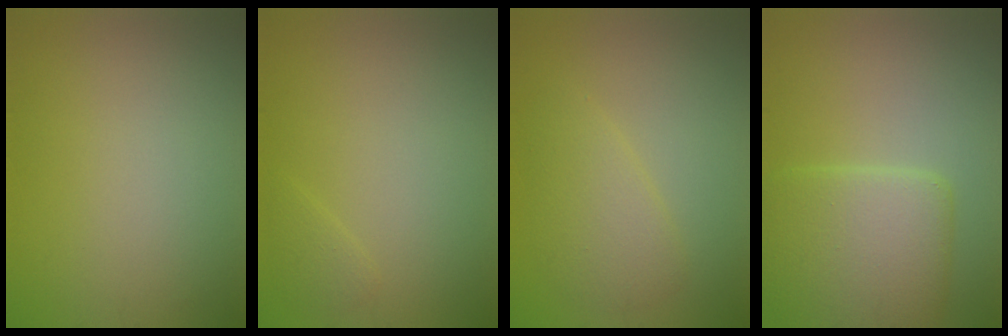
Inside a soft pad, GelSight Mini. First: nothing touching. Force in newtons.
{"total": 0.9, "press": 0.9, "slide": 0.1}
{"total": 2.9, "press": 2.9, "slide": 0.2}
{"total": 6.3, "press": 6.2, "slide": 0.5}